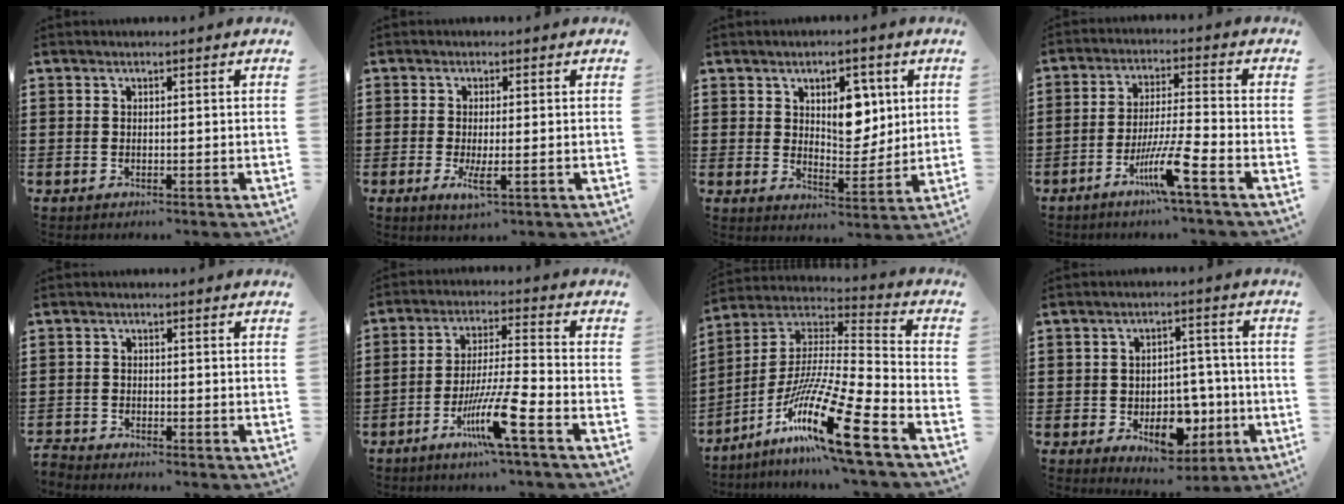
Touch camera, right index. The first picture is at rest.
{"total": 3.5, "force": [-1.1, 0.5, 3.3], "torque": [-0.068, -0.012, -0.023]}
{"total": 7.2, "force": [2.7, 4.6, 4.9], "torque": [-0.072, 0.002, 0.039]}
{"total": 8.1, "force": [-4.6, 0.0, 6.8], "torque": [-0.136, -0.010, -0.088]}
{"total": 2.0, "force": [-1.9, 0.1, -0.2], "torque": [-0.001, 0.003, -0.044]}
{"total": 10.3, "force": [-5.2, 0.4, 8.9], "torque": [-0.177, -0.006, -0.100]}
{"total": 18.2, "force": [-11.3, 1.2, 14.3], "torque": [-0.283, 0.010, -0.207]}
{"total": 8.1, "force": [-2.3, 5.8, 5.2], "torque": [-0.069, 0.013, -0.037]}